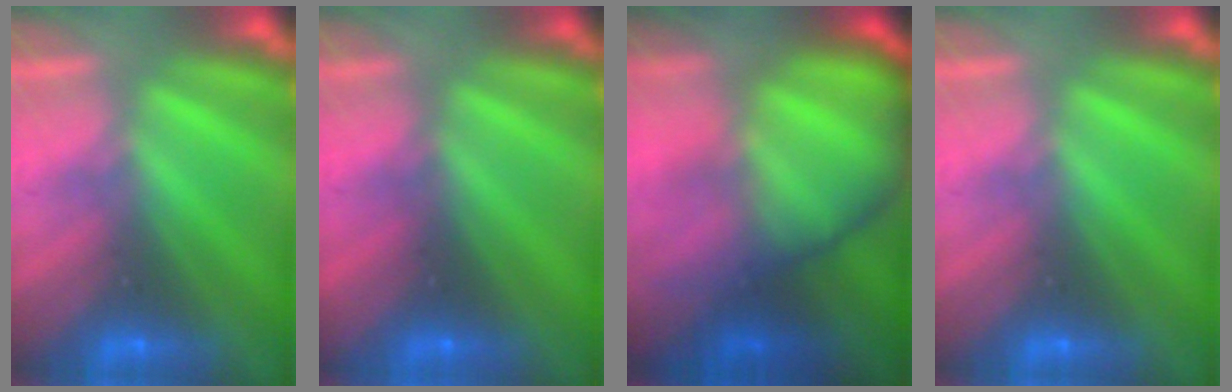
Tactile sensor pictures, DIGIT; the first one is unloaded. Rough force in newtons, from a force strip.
{"total": 2.2}
{"total": 7.6}
{"total": 0.0}